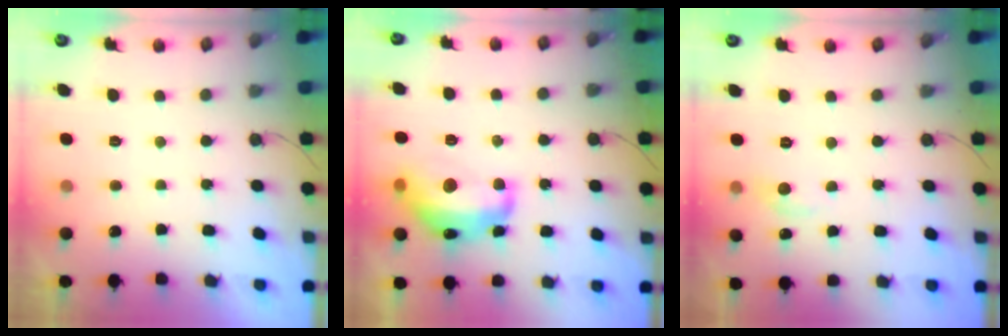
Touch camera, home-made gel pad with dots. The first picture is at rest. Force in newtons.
{"total": 16.1, "press": 16.0, "slide": 1.1}
{"total": 5.0, "press": 4.9, "slide": 0.6}